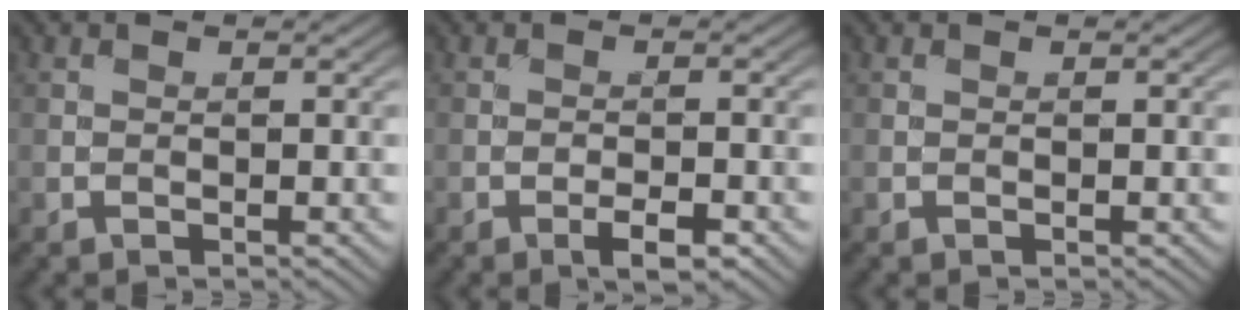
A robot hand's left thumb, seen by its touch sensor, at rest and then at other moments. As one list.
[{"total": 2.6, "force": [-1.4, 0.7, 2.0], "torque": [-0.037, 0.002, -0.027]}, {"total": 0.0}]